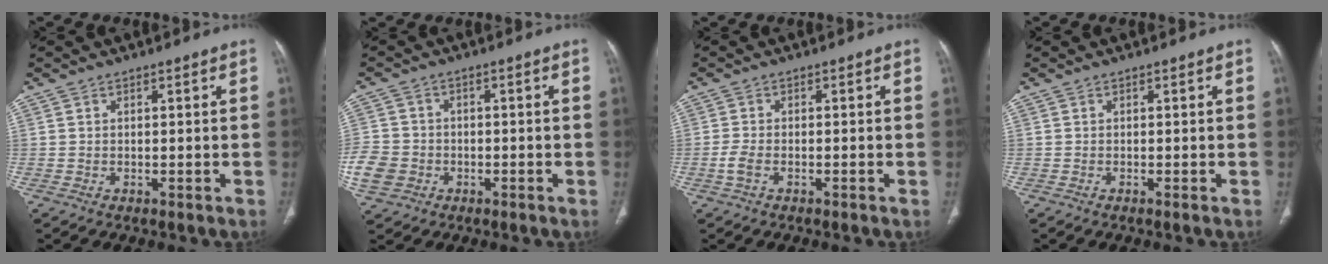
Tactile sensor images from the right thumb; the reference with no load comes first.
{"total": 7.9, "force": [-2.3, 7.0, 2.8], "torque": [-0.064, 0.016, -0.040]}
{"total": 2.0, "force": [-0.8, 1.1, 1.5], "torque": [-0.042, 0.001, -0.021]}
{"total": 0.0}